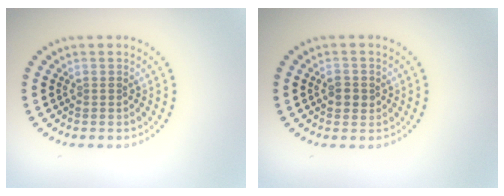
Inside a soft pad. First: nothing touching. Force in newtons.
{"total": 1.6, "press": 1.6, "slide": 0.2}